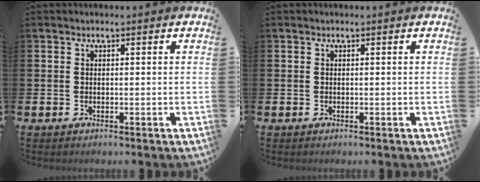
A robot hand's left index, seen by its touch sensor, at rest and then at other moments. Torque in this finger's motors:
{"motor_torque": [-0.02, 0.00, 0.03, 0.00]}